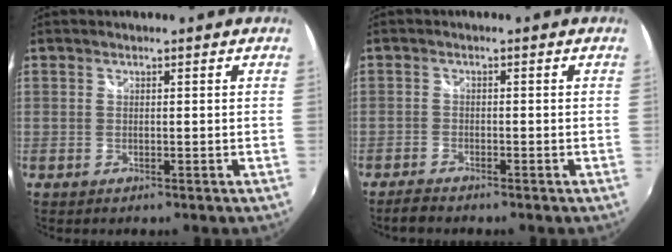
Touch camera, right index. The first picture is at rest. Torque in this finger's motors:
{"motor_torque": [0.10, -0.01, 0.06, 0.00]}